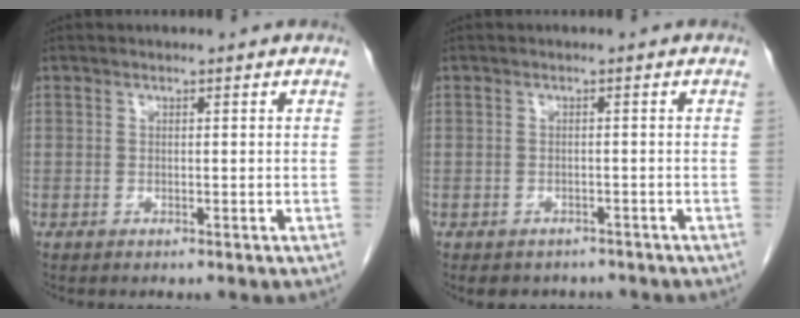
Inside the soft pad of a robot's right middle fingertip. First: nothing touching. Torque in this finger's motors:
{"motor_torque": [0.30, -0.20, -0.06, 0.01]}